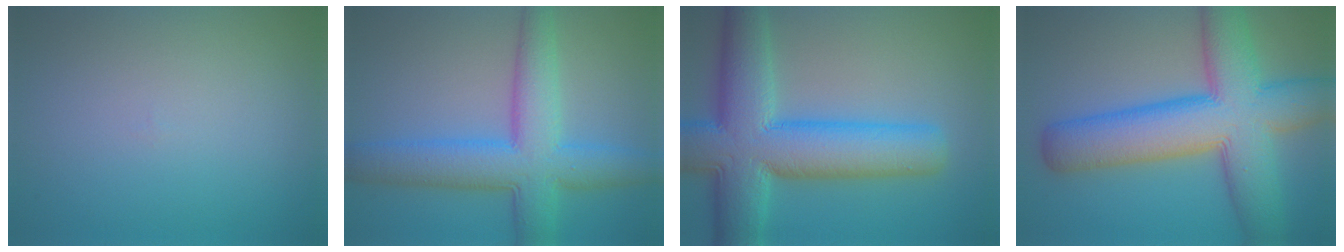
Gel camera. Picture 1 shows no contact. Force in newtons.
{"total": 8.1, "press": 8.1, "slide": 0.2}
{"total": 11.9, "press": 11.9, "slide": 0.3}
{"total": 12.1, "press": 12.1, "slide": 0.5}